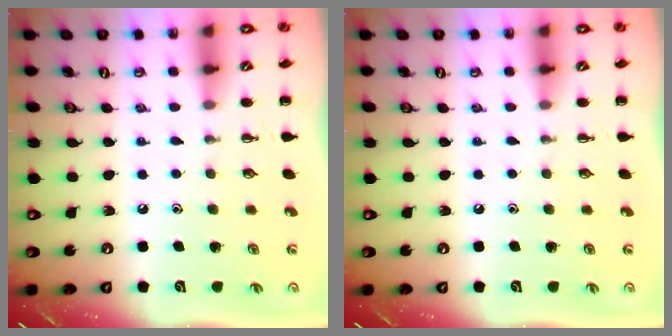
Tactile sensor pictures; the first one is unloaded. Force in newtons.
{"total": 0.0}